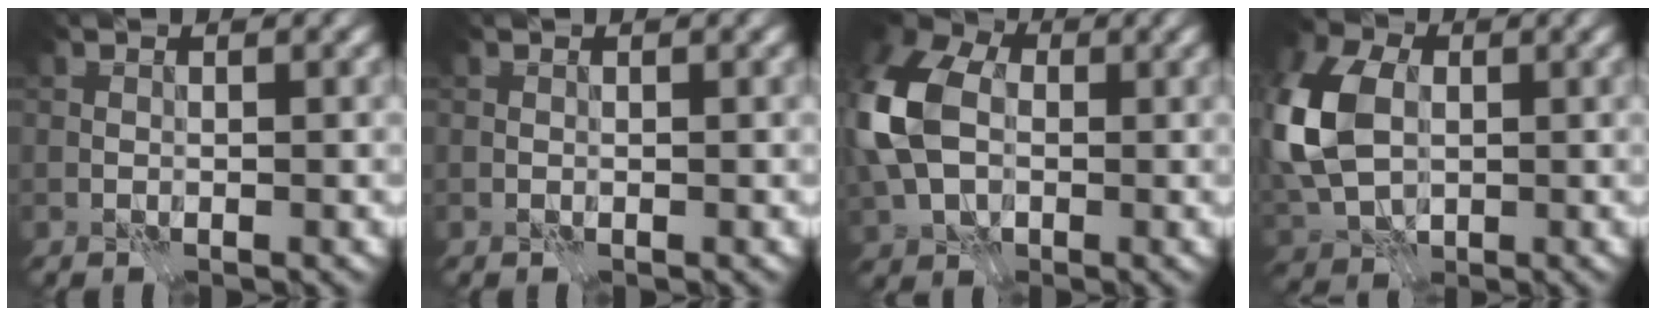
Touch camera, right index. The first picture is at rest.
{"total": 0.0}
{"total": 11.3, "force": [0.0, 8.0, 8.0], "torque": [-0.208, 0.000, -0.009]}
{"total": 11.8, "force": [0.5, 8.1, 8.5], "torque": [-0.210, 0.000, 0.002]}